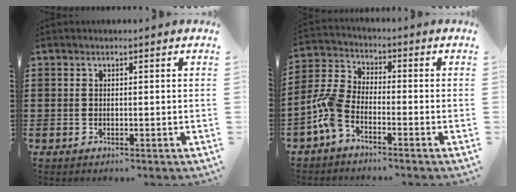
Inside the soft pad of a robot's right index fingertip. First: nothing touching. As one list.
[{"total": 5.8, "force": [-3.8, 2.6, 3.6], "torque": [-0.107, -0.009, -0.083]}]